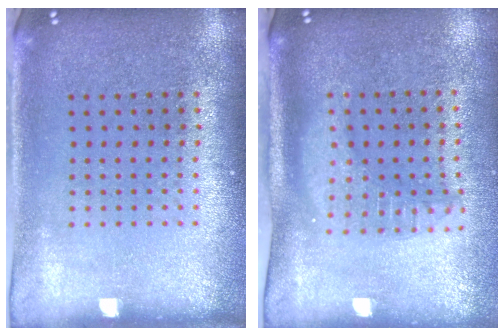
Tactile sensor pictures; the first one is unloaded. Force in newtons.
{"total": 1.9, "press": 1.5, "slide": 1.1}